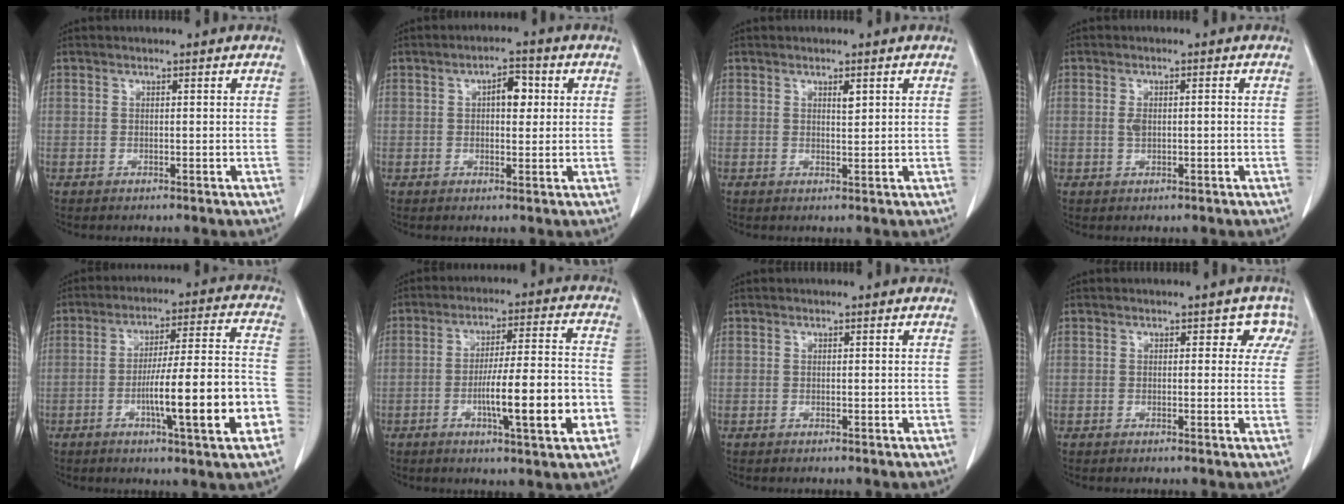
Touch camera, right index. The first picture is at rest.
{"total": 4.1, "force": [0.9, 1.9, 3.5], "torque": [-0.053, 0.011, 0.012]}
{"total": 1.2, "force": [0.7, 0.3, 1.0], "torque": [-0.018, -0.004, 0.011]}
{"total": 1.8, "force": [0.0, 0.8, 1.6], "torque": [-0.034, 0.006, 0.005]}
{"total": 15.3, "force": [-5.0, 0.8, 14.5], "torque": [-0.224, 0.008, -0.072]}
{"total": 12.8, "force": [-3.9, 0.9, 12.2], "torque": [-0.192, 0.004, -0.059]}
{"total": 0.0}
{"total": 3.1, "force": [1.4, 2.2, 1.7], "torque": [0.009, 0.008, 0.001]}